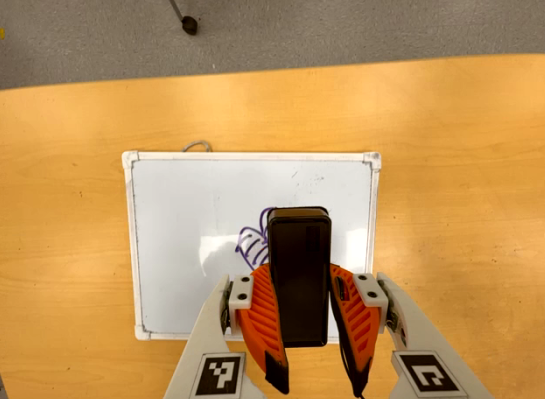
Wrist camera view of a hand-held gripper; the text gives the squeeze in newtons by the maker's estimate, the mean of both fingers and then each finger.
{"total": 8.0, "left": 6.3, "right": 9.6}